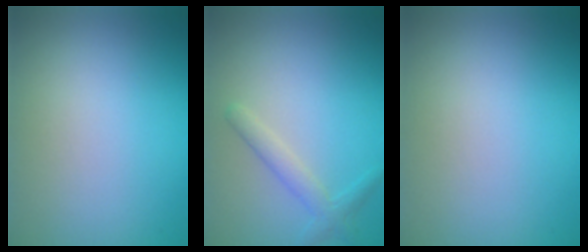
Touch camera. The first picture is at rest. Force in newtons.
{"total": 2.0, "press": 2.0, "slide": 0.1}
{"total": 0.0}